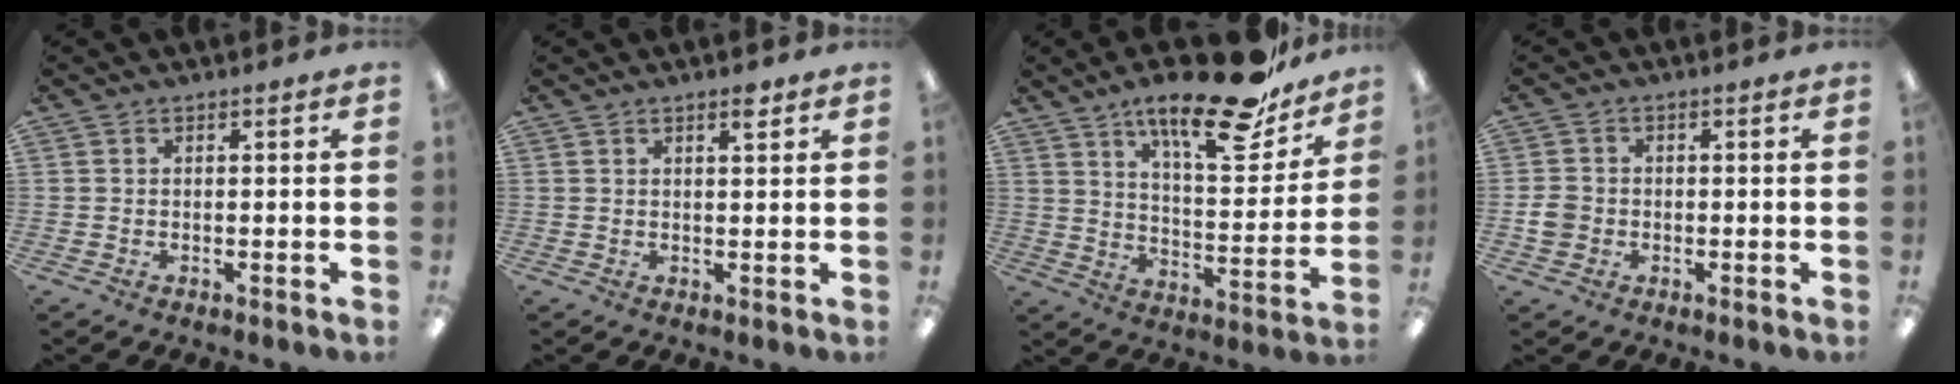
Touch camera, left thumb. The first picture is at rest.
{"total": 2.5, "force": [1.9, 0.6, 1.5], "torque": [-0.017, -0.006, 0.030]}
{"total": 22.0, "force": [15.8, 6.8, 13.8], "torque": [-0.210, -0.099, 0.260]}
{"total": 3.7, "force": [-0.7, 3.2, 1.6], "torque": [-0.024, 0.008, -0.011]}